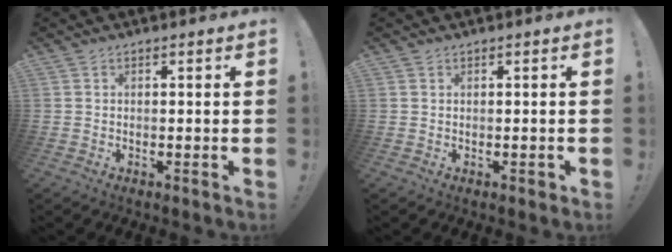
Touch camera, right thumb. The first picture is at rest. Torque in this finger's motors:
{"motor_torque": [-0.07, -0.03, 0.25, -0.30, -0.03]}